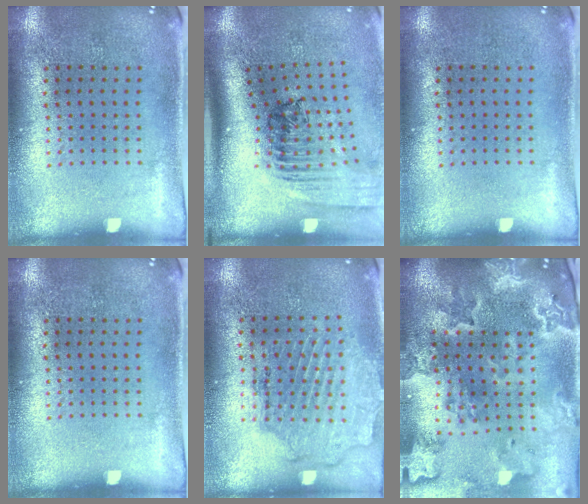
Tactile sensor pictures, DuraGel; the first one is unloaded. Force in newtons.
{"total": 2.6, "press": 1.8, "slide": 1.8}
{"total": 0.0}
{"total": 0.0}
{"total": 1.6, "press": 1.6, "slide": 0.5}
{"total": 4.2, "press": 3.5, "slide": 2.4}